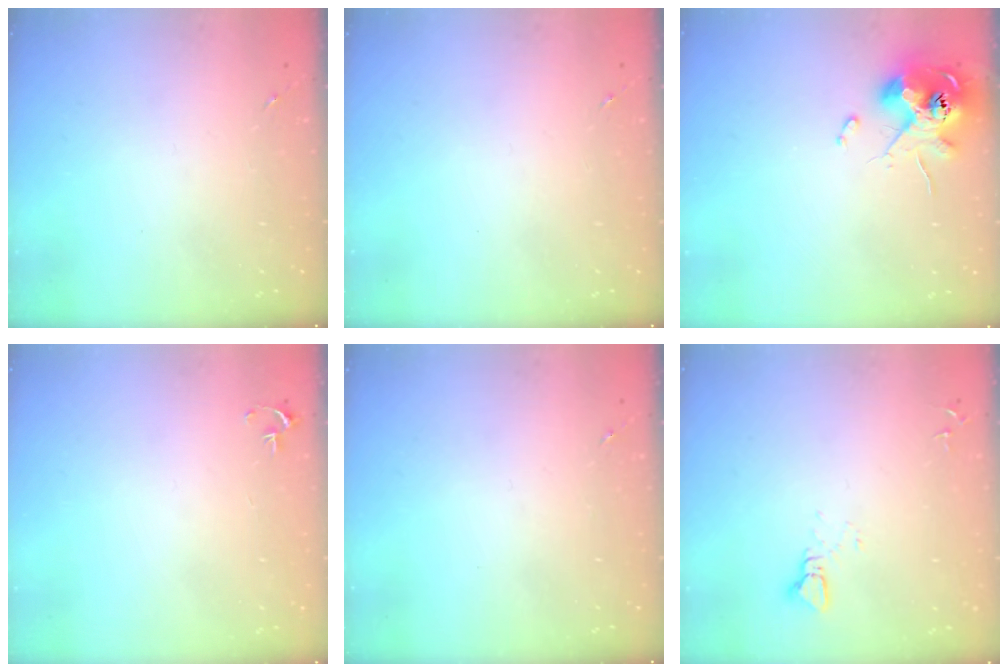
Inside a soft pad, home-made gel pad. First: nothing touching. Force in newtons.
{"total": 0.0}
{"total": 11.3, "press": 11.1, "slide": 1.6}
{"total": 3.4, "press": 3.4, "slide": 0.3}
{"total": 0.0}
{"total": 2.2, "press": 2.2, "slide": 0.1}